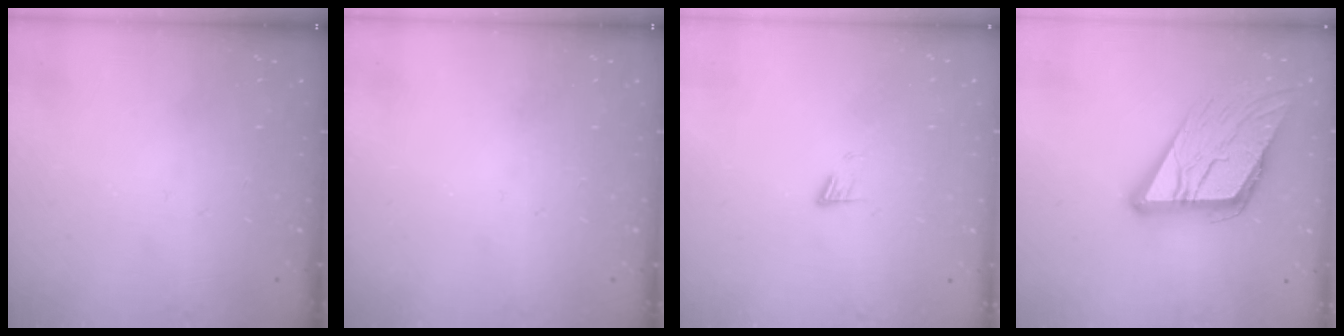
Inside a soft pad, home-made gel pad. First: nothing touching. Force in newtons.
{"total": 0.0}
{"total": 5.0, "press": 4.9, "slide": 0.5}
{"total": 17.7, "press": 17.6, "slide": 2.1}